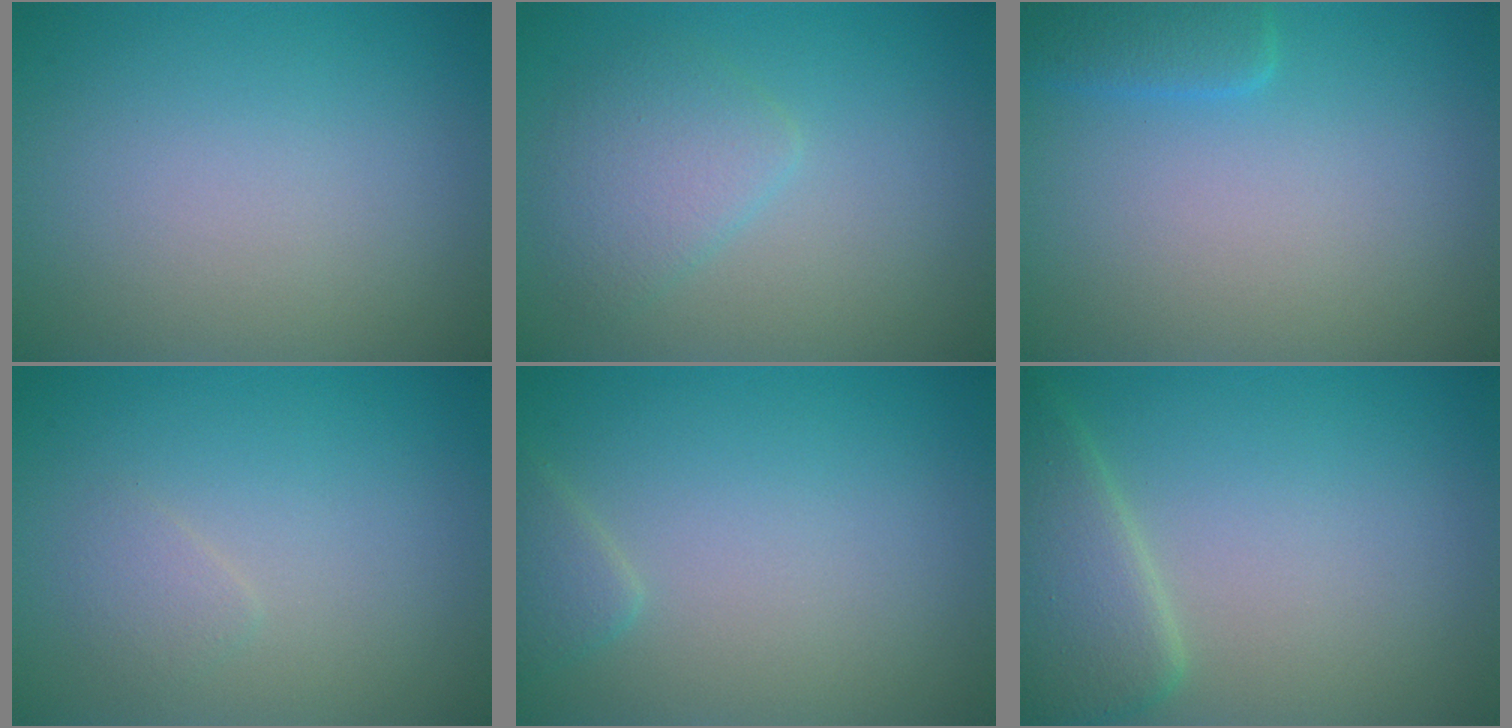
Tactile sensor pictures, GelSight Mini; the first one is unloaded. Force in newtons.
{"total": 2.9, "press": 2.9, "slide": 0.0}
{"total": 2.0, "press": 2.0, "slide": 0.1}
{"total": 1.0, "press": 1.0, "slide": 0.0}
{"total": 1.4, "press": 1.4, "slide": 0.1}
{"total": 4.4, "press": 4.4, "slide": 0.3}